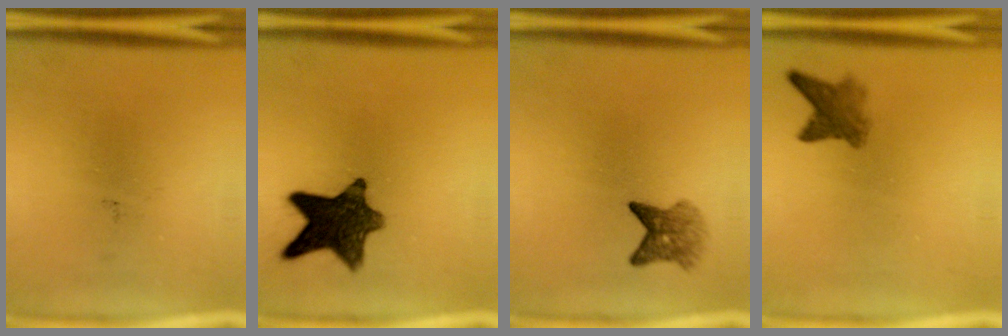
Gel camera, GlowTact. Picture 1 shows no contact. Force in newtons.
{"total": 11.5}
{"total": 3.5}
{"total": 3.7}